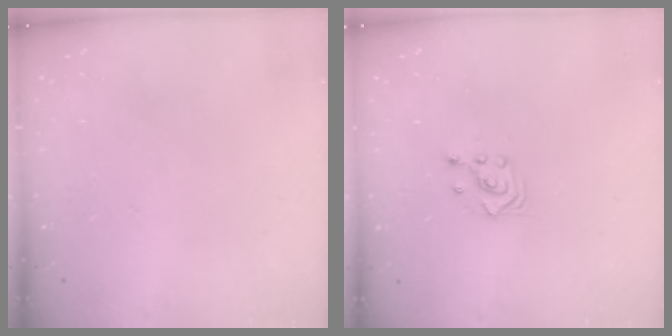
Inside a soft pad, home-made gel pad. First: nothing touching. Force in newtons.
{"total": 2.9, "press": 2.9, "slide": 0.2}